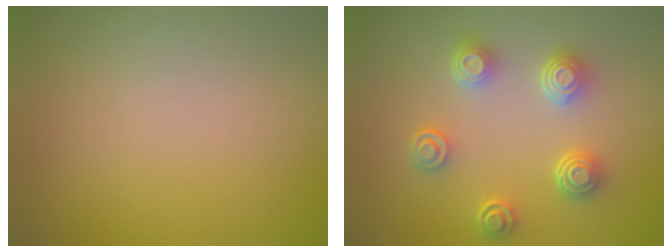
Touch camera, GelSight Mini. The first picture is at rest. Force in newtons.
{"total": 4.2, "press": 3.4, "slide": 2.5}